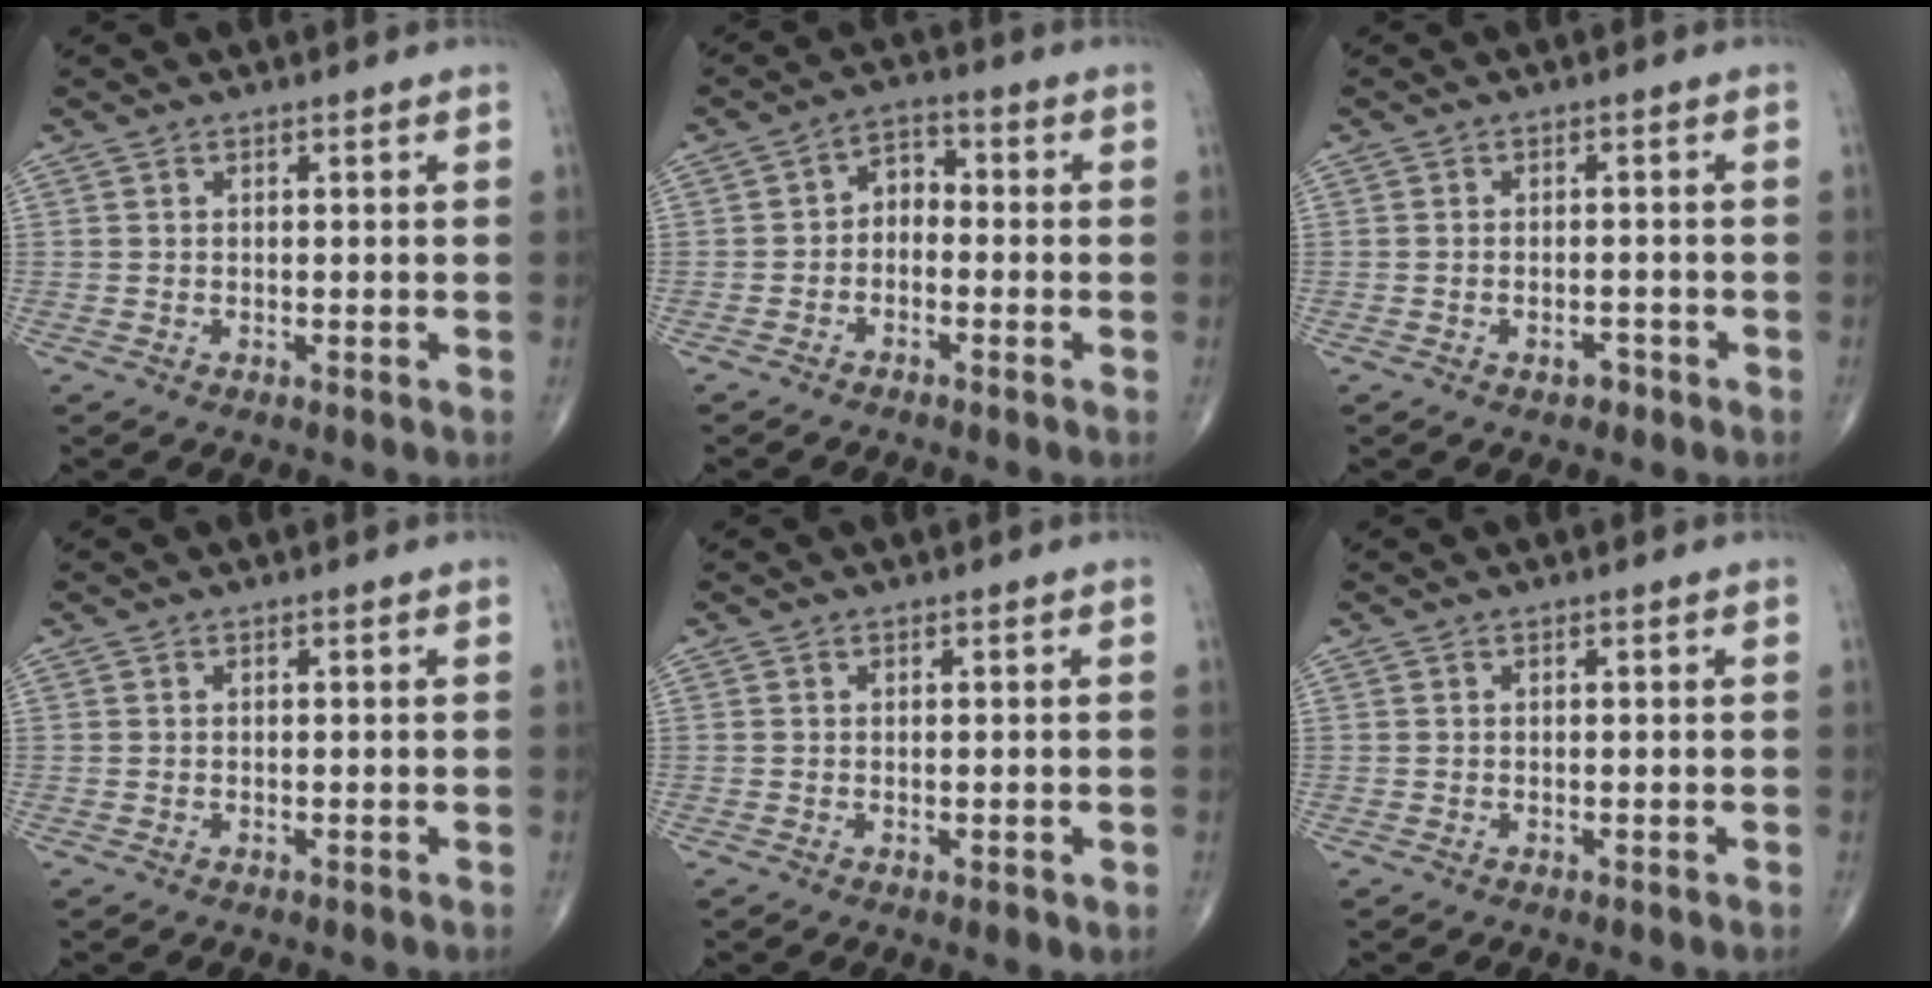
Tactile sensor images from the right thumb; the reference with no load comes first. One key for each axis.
{"total": 4.2, "fx": -1.3, "fy": 3.0, "fz": 2.6, "tx": -0.025, "ty": 0.029, "tz": -0.038}
{"total": 2.0, "fx": -1.3, "fy": 1.1, "fz": 1.0, "tx": -0.014, "ty": 0.010, "tz": -0.019}
{"total": 0.0}
{"total": 1.8, "fx": -0.4, "fy": 0.6, "fz": 1.6, "tx": -0.021, "ty": -0.006, "tz": -0.002}
{"total": 0.0}